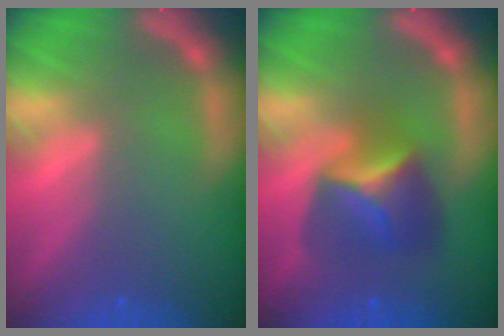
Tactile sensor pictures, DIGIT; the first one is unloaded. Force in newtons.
{"total": 5.4}